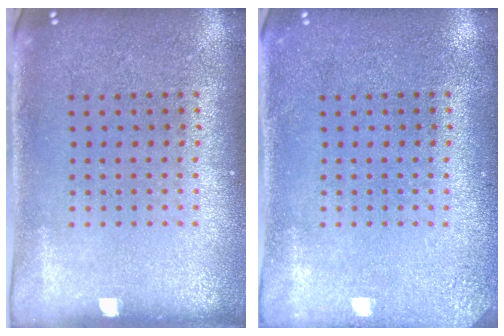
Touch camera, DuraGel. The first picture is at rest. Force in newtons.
{"total": 1.7, "press": 1.7, "slide": 0.2}